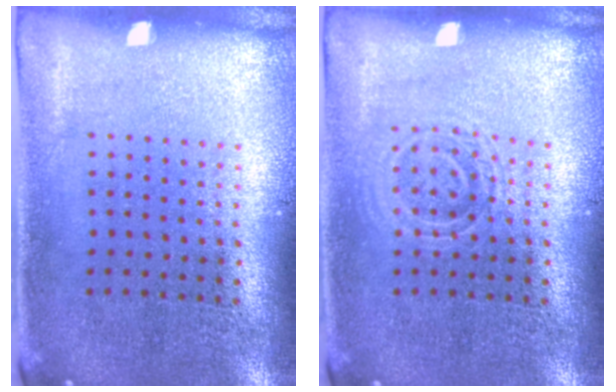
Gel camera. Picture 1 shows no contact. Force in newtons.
{"total": 1.7, "press": 1.7, "slide": 0.4}